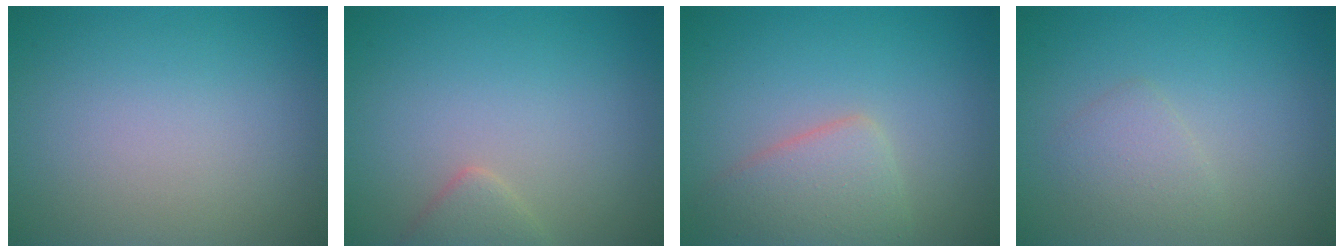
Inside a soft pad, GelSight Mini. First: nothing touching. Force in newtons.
{"total": 1.6, "press": 1.6, "slide": 0.1}
{"total": 3.5, "press": 3.5, "slide": 0.3}
{"total": 1.7, "press": 1.7, "slide": 0.2}